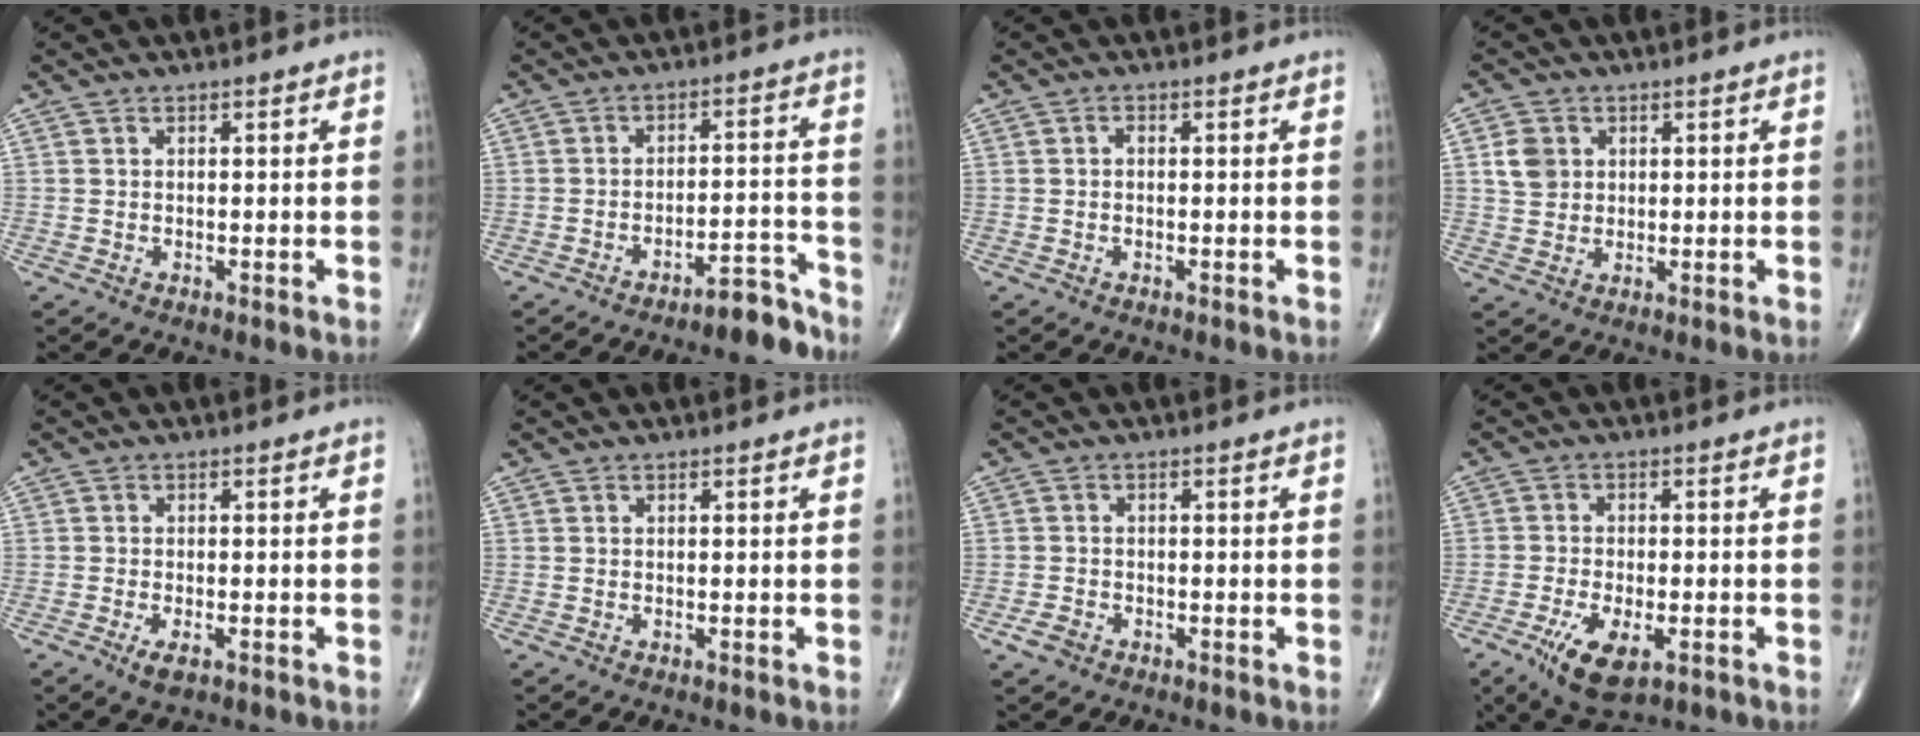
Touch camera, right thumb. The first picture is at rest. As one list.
[{"total": 6.0, "force": [-5.2, 1.6, 2.5], "torque": [-0.022, 0.067, -0.076]}, {"total": 0.7, "force": [-0.1, 0.4, 0.5], "torque": [-0.006, 0.003, -0.005]}, {"total": 4.7, "force": [1.3, 3.9, 2.1], "torque": [-0.022, -0.001, 0.025]}, {"total": 2.5, "force": [-1.2, 1.1, 1.9], "torque": [-0.035, 0.000, -0.021]}, {"total": 0.0}, {"total": 2.3, "force": [-1.3, 1.6, 1.0], "torque": [-0.019, 0.006, -0.022]}, {"total": 8.5, "force": [-3.7, 3.8, 6.7], "torque": [-0.120, -0.001, -0.058]}]